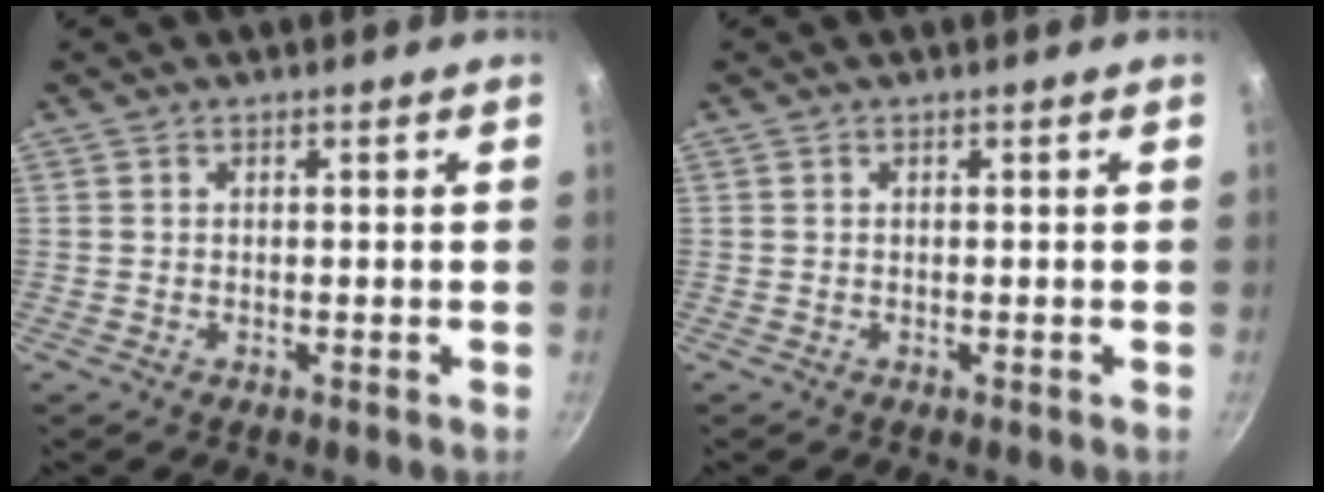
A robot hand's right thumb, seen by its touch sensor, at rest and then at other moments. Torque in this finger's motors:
{"motor_torque": [-0.01, 0.02, 0.00, 0.00, 0.02]}